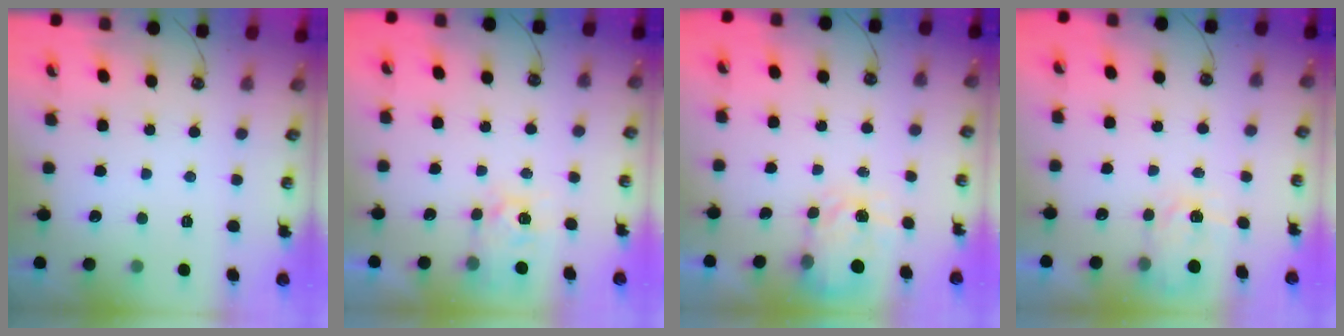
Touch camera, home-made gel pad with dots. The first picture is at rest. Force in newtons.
{"total": 5.0, "press": 5.0, "slide": 0.5}
{"total": 3.9, "press": 3.8, "slide": 0.6}
{"total": 3.5, "press": 3.4, "slide": 0.5}